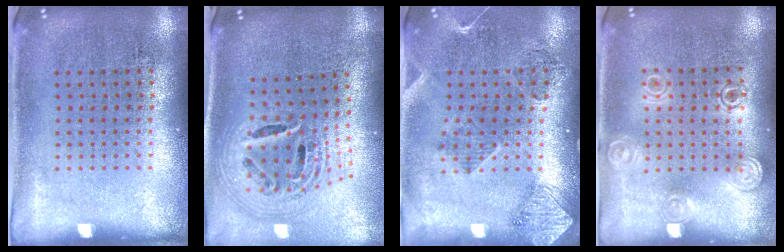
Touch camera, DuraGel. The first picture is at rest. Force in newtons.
{"total": 2.7, "press": 1.9, "slide": 1.9}
{"total": 1.8, "press": 1.6, "slide": 0.8}
{"total": 1.3, "press": 1.2, "slide": 0.4}